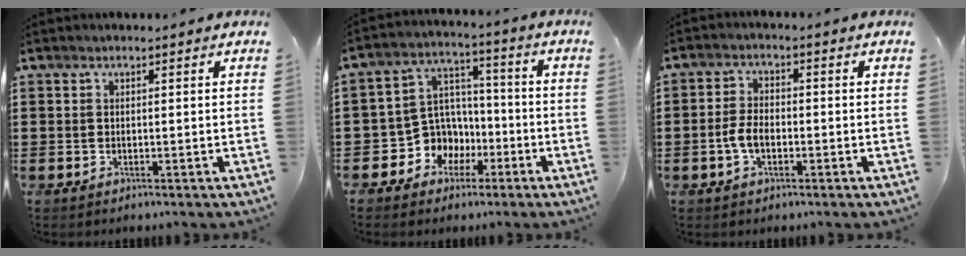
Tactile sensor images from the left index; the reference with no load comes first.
{"total": 8.2, "force": [-2.6, 7.5, 1.9], "torque": [-0.076, 0.005, -0.046]}
{"total": 4.1, "force": [-1.1, 2.1, 3.4], "torque": [-0.082, -0.002, -0.025]}